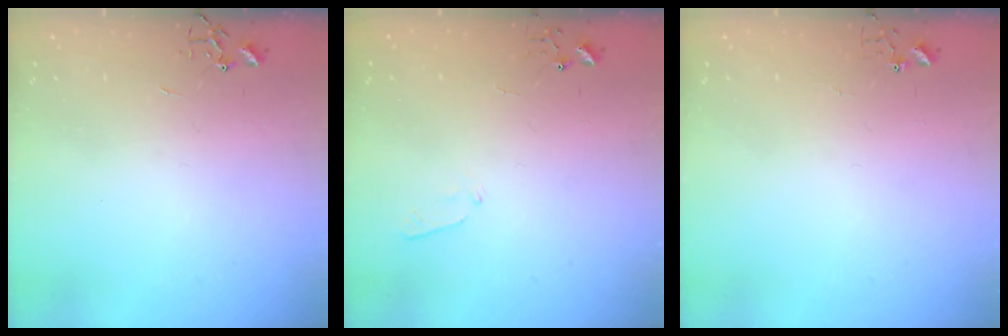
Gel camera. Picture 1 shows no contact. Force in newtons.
{"total": 3.9, "press": 3.9, "slide": 0.6}
{"total": 5.0, "press": 5.0, "slide": 0.3}